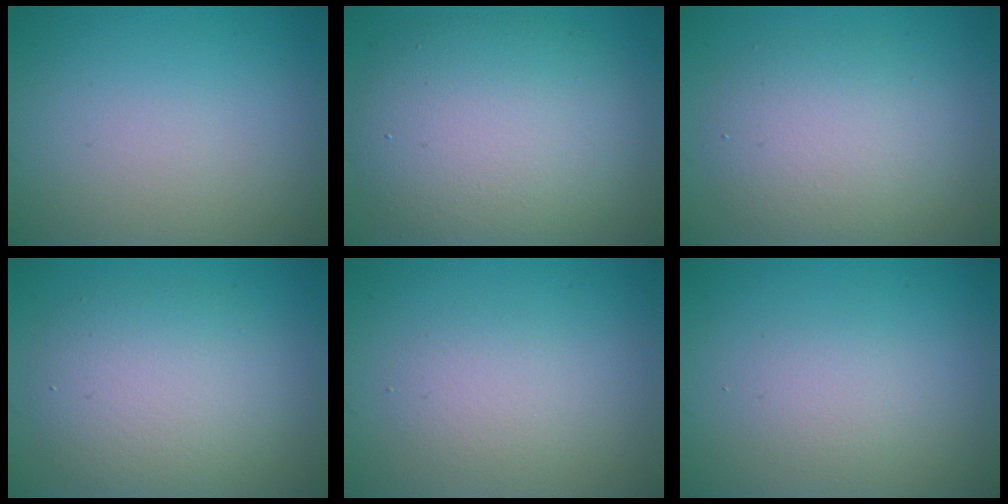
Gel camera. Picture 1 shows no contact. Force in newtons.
{"total": 9.5, "press": 9.5, "slide": 0.4}
{"total": 4.7, "press": 4.7, "slide": 0.4}
{"total": 5.3, "press": 5.3, "slide": 0.4}
{"total": 2.2, "press": 2.2, "slide": 0.1}
{"total": 1.5, "press": 1.5, "slide": 0.1}